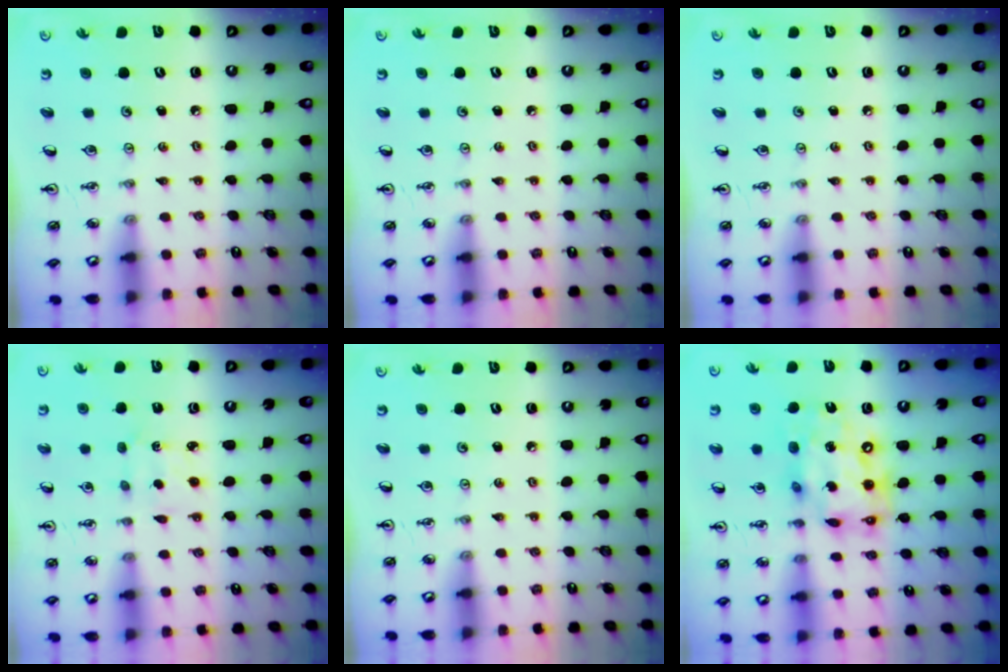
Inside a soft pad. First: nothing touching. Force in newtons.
{"total": 0.0}
{"total": 0.0}
{"total": 2.6, "press": 2.5, "slide": 0.3}
{"total": 0.0}
{"total": 16.4, "press": 16.3, "slide": 1.6}